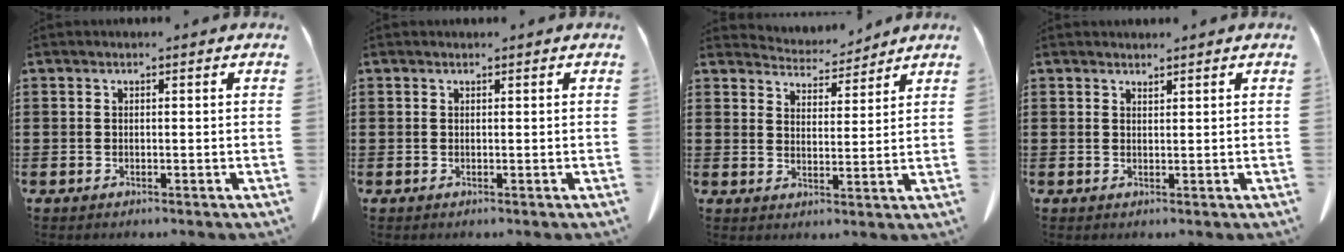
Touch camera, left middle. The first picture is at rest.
{"total": 0.0}
{"total": 5.0, "force": [4.9, 0.8, 0.4], "torque": [-0.027, -0.024, 0.089]}
{"total": 1.1, "force": [1.1, 0.1, 0.1], "torque": [-0.003, -0.001, 0.021]}